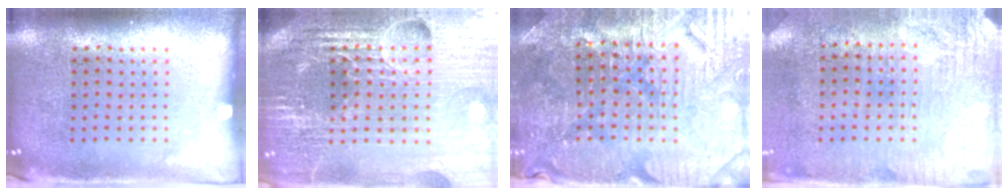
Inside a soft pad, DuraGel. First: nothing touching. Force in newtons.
{"total": 6.2, "press": 5.5, "slide": 2.8}
{"total": 3.6, "press": 3.6, "slide": 0.4}
{"total": 3.3, "press": 2.7, "slide": 1.8}